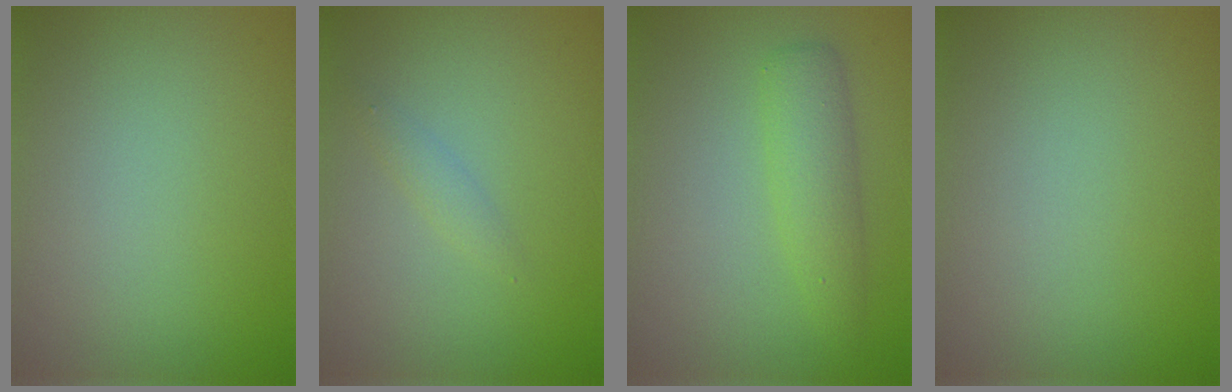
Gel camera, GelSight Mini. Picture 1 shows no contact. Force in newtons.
{"total": 1.0, "press": 1.0, "slide": 0.0}
{"total": 2.9, "press": 2.9, "slide": 0.1}
{"total": 0.0}